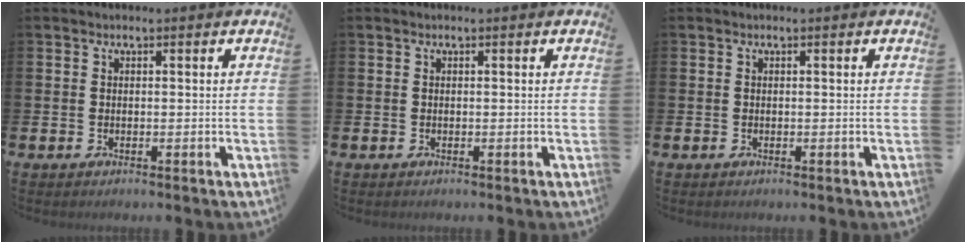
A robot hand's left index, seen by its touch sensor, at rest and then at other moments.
{"total": 0.0}
{"total": 0.0}